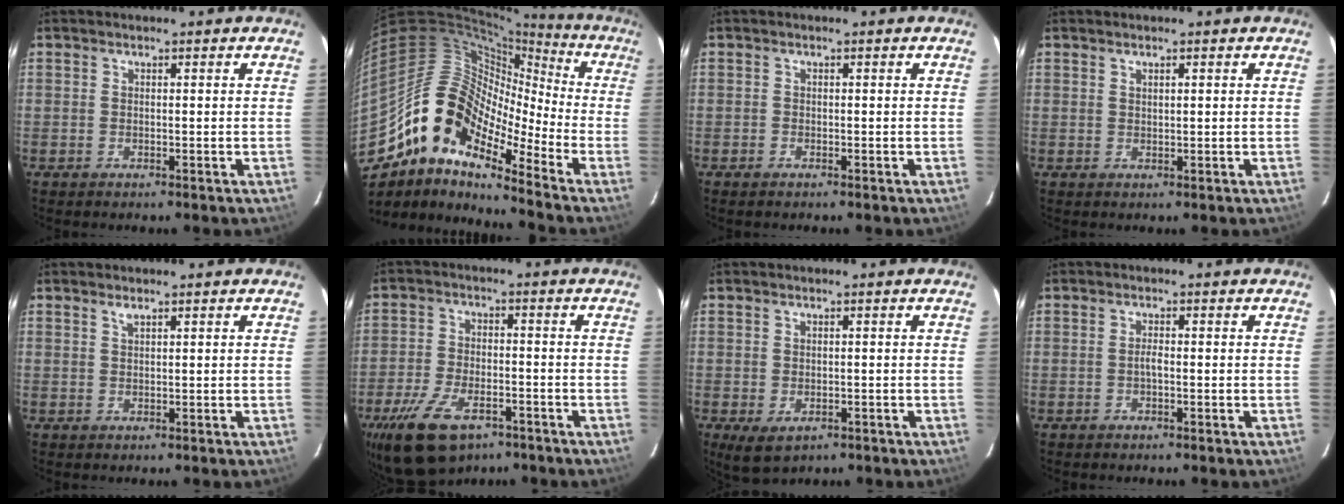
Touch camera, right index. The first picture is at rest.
{"total": 16.3, "force": [-10.4, 6.9, 10.5], "torque": [-0.166, 0.001, -0.214]}
{"total": 0.6, "force": [-0.5, 0.3, 0.1], "torque": [-0.004, 0.001, -0.012]}
{"total": 0.9, "force": [0.5, 0.3, 0.6], "torque": [-0.010, 0.002, 0.011]}
{"total": 0.8, "force": [0.7, 0.2, 0.5], "torque": [-0.009, 0.001, 0.013]}
{"total": 14.2, "force": [-8.9, 7.2, 8.3], "torque": [-0.193, -0.017, -0.158]}
{"total": 4.3, "force": [-1.7, 2.8, 2.7], "torque": [-0.051, -0.015, -0.021]}
{"total": 1.3, "force": [-0.5, 0.3, 1.1], "torque": [-0.022, 0.004, -0.009]}